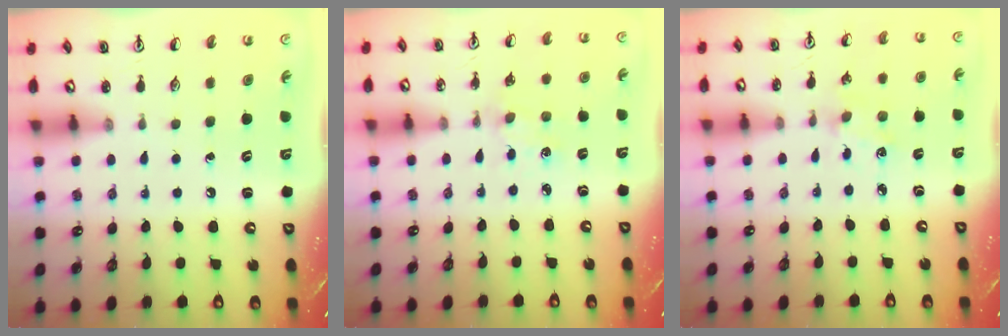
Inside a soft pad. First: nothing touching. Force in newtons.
{"total": 2.2, "press": 2.2, "slide": 0.2}
{"total": 1.8, "press": 1.7, "slide": 0.3}